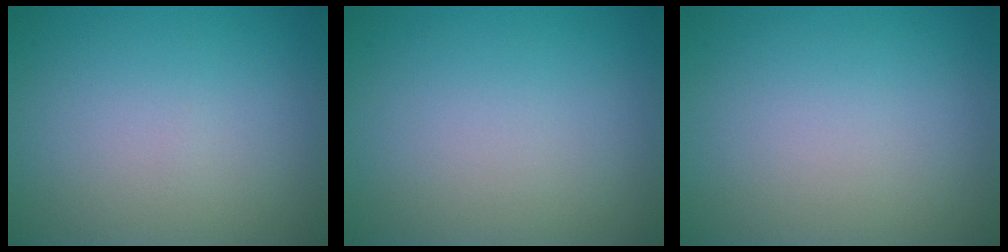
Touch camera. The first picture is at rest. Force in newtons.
{"total": 0.0}
{"total": 0.0}